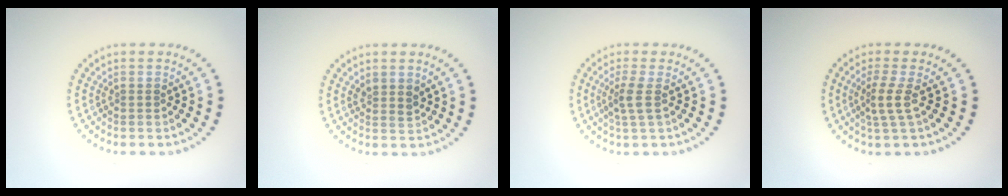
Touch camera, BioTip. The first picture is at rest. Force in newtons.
{"total": 1.3, "press": 1.1, "slide": 0.7}
{"total": 2.0, "press": 1.5, "slide": 1.4}
{"total": 2.2, "press": 1.5, "slide": 1.6}